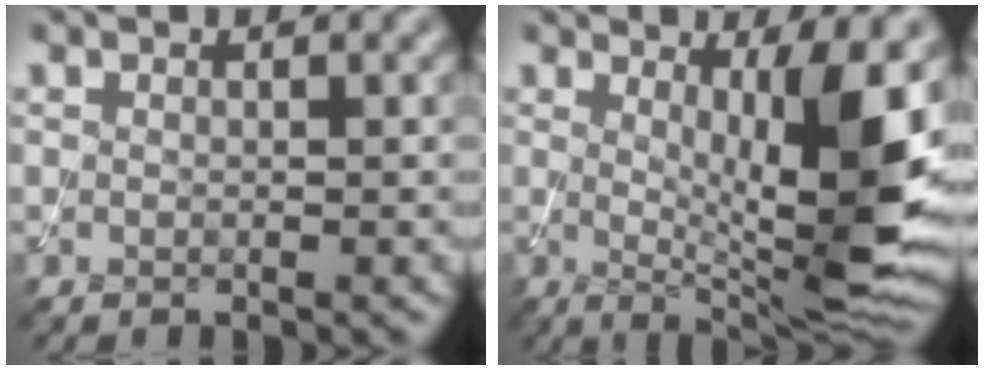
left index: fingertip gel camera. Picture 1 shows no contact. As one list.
[{"total": 10.5, "force": [1.2, 2.5, 10.1], "torque": [-0.150, -0.022, 0.028]}]